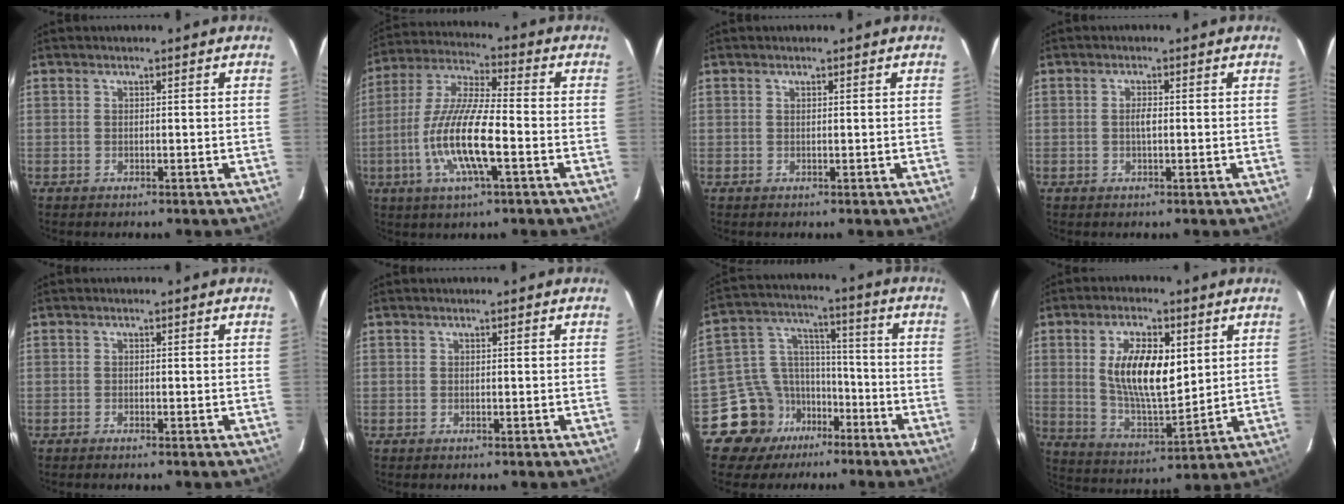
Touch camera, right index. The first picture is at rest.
{"total": 14.6, "force": [-4.3, 2.7, 13.7], "torque": [-0.279, -0.008, -0.085]}
{"total": 0.0}
{"total": 1.6, "force": [-0.1, 0.5, 1.5], "torque": [-0.029, 0.003, -0.004]}
{"total": 0.5, "force": [-0.5, 0.1, 0.2], "torque": [-0.005, 0.000, -0.011]}
{"total": 0.0}
{"total": 12.1, "force": [-8.0, 8.9, 2.1], "torque": [-0.065, 0.063, -0.133]}
{"total": 11.4, "force": [3.1, 5.0, 9.7], "torque": [-0.183, -0.002, 0.069]}